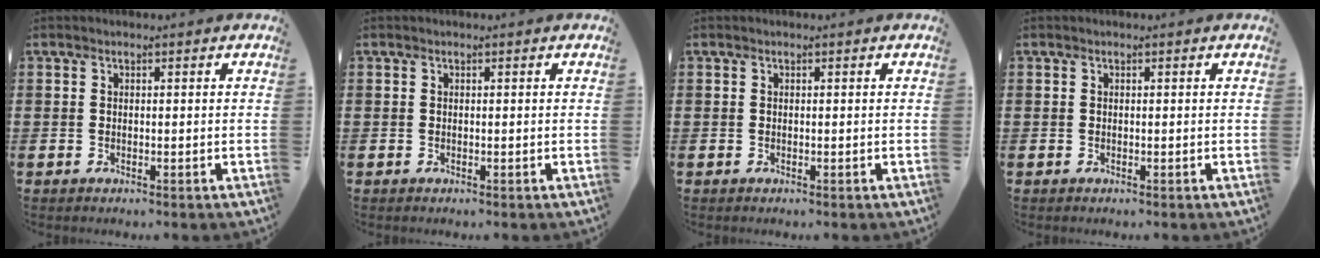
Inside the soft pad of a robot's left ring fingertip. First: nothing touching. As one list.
[{"total": 0.0}, {"total": 0.0}, {"total": 0.0}]